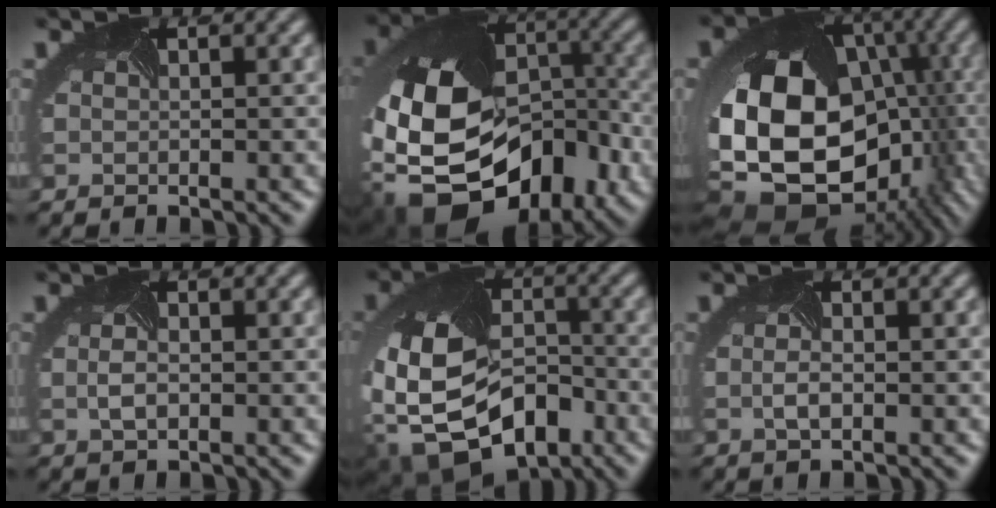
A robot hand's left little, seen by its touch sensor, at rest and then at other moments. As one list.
[{"total": 18.8, "force": [-4.9, 13.3, 12.3], "torque": [-0.239, -0.034, -0.052]}, {"total": 18.9, "force": [-3.4, 14.1, 12.1], "torque": [-0.243, -0.039, -0.033]}, {"total": 1.2, "force": [-0.1, 0.7, 1.0], "torque": [-0.034, -0.003, 0.002]}, {"total": 12.8, "force": [-4.7, 8.8, 8.0], "torque": [-0.165, -0.026, -0.058]}, {"total": 1.0, "force": [-0.3, 0.3, 0.9], "torque": [-0.033, -0.002, -0.006]}]